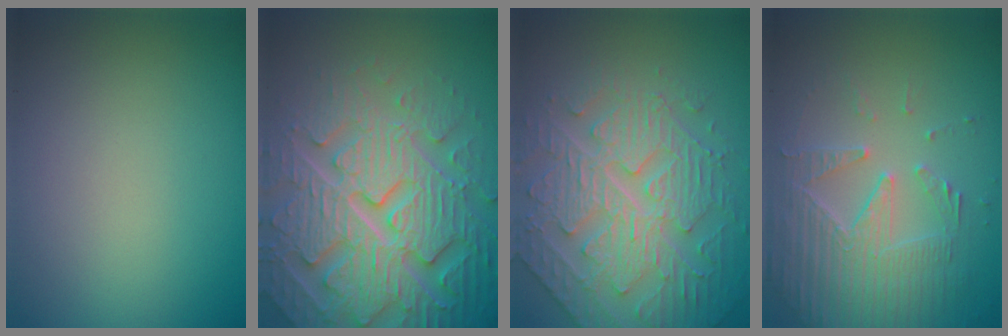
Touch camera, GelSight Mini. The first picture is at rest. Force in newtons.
{"total": 8.2, "press": 7.9, "slide": 1.8}
{"total": 5.0, "press": 4.9, "slide": 0.8}
{"total": 3.9, "press": 3.7, "slide": 1.4}